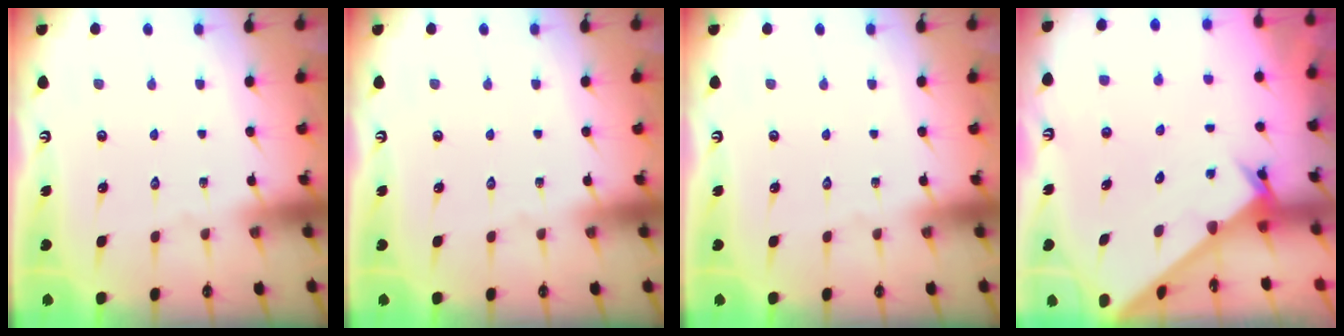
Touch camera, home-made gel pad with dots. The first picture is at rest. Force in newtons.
{"total": 0.0}
{"total": 0.0}
{"total": 2.4, "press": 2.4, "slide": 0.2}